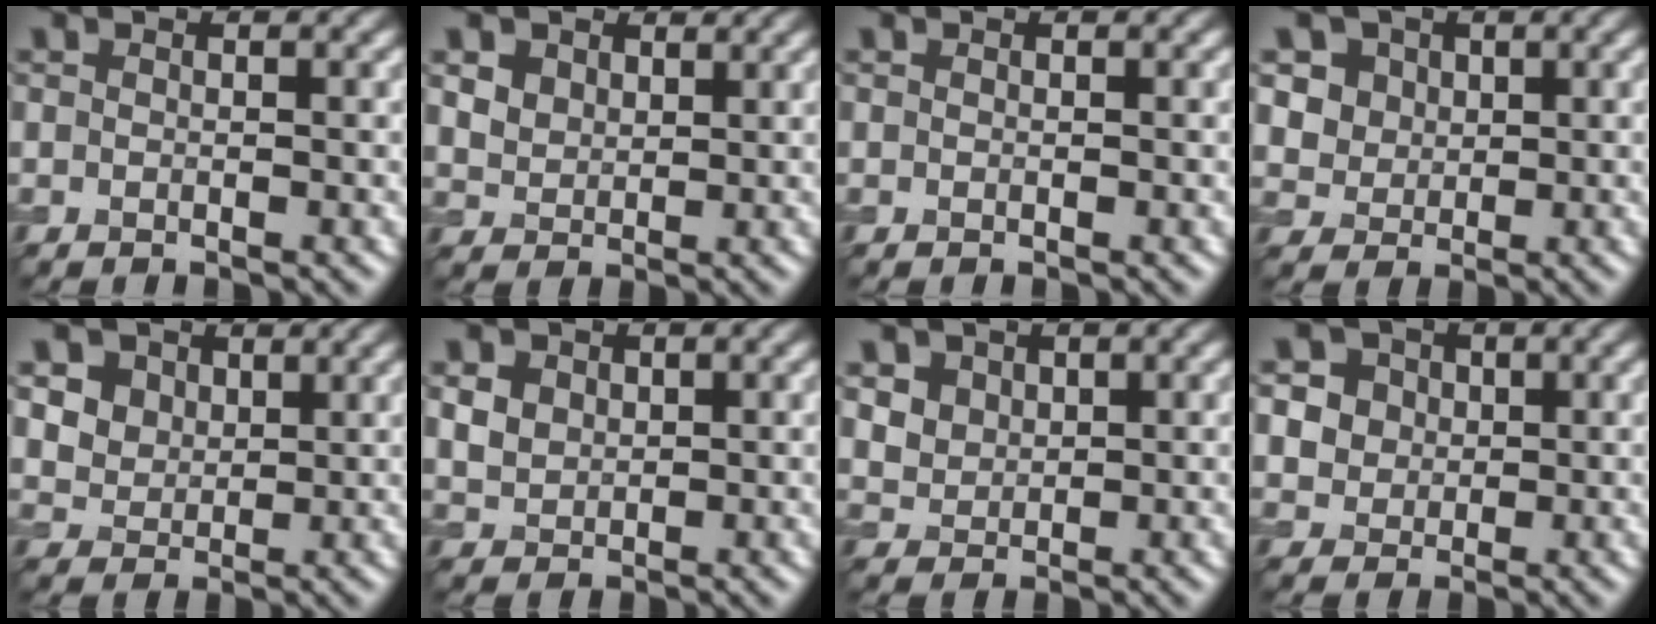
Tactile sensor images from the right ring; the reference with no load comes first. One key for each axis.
{"total": 4.3, "fx": 2.7, "fy": 2.8, "fz": 1.8, "tx": -0.065, "ty": -0.003, "tz": 0.054}
{"total": 0.0}
{"total": 5.2, "fx": 2.5, "fy": 4.1, "fz": 1.9, "tx": -0.043, "ty": -0.002, "tz": 0.045}
{"total": 5.5, "fx": 3.0, "fy": 4.0, "fz": 2.3, "tx": -0.079, "ty": -0.003, "tz": 0.064}
{"total": 3.0, "fx": 1.2, "fy": 2.3, "fz": 1.4, "tx": -0.039, "ty": 0.005, "tz": 0.026}
{"total": 4.0, "fx": 2.1, "fy": 2.9, "fz": 1.6, "tx": -0.056, "ty": 0.001, "tz": 0.052}
{"total": 6.2, "fx": 2.5, "fy": 5.1, "fz": 2.5, "tx": -0.052, "ty": 0.020, "tz": 0.032}